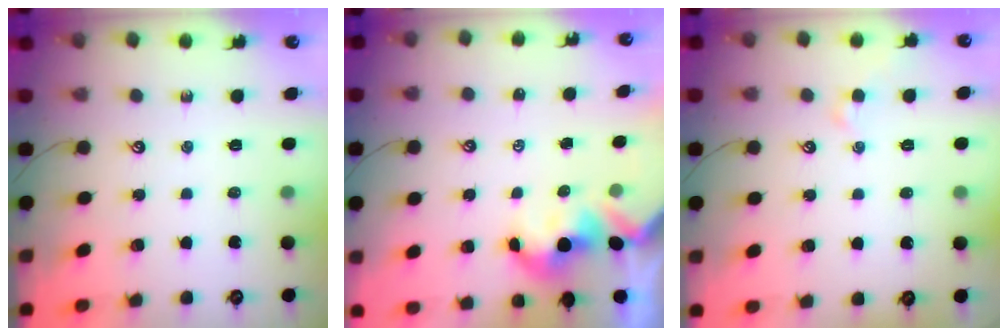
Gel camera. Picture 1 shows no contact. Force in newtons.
{"total": 2.3, "press": 2.3, "slide": 0.2}
{"total": 1.9, "press": 1.8, "slide": 0.4}